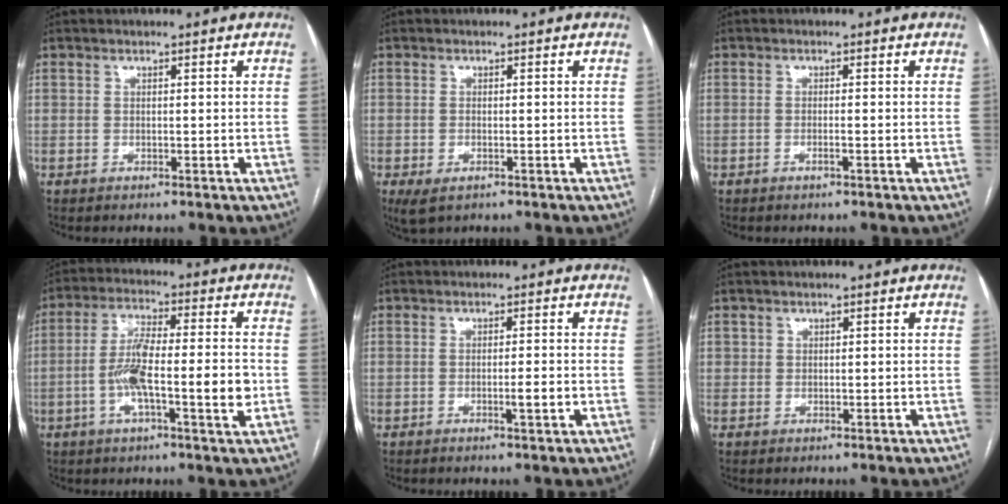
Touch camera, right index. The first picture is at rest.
{"total": 3.5, "force": [-1.8, 1.5, 2.6], "torque": [-0.050, -0.008, -0.023]}
{"total": 0.9, "force": [-0.4, 0.0, 0.8], "torque": [-0.020, 0.001, -0.005]}
{"total": 11.4, "force": [-2.2, 1.8, 11.1], "torque": [-0.201, 0.010, -0.040]}
{"total": 2.2, "force": [-0.7, 0.0, 2.1], "torque": [-0.037, -0.002, -0.008]}
{"total": 0.9, "force": [0.4, 0.8, 0.0], "torque": [0.008, 0.003, 0.005]}